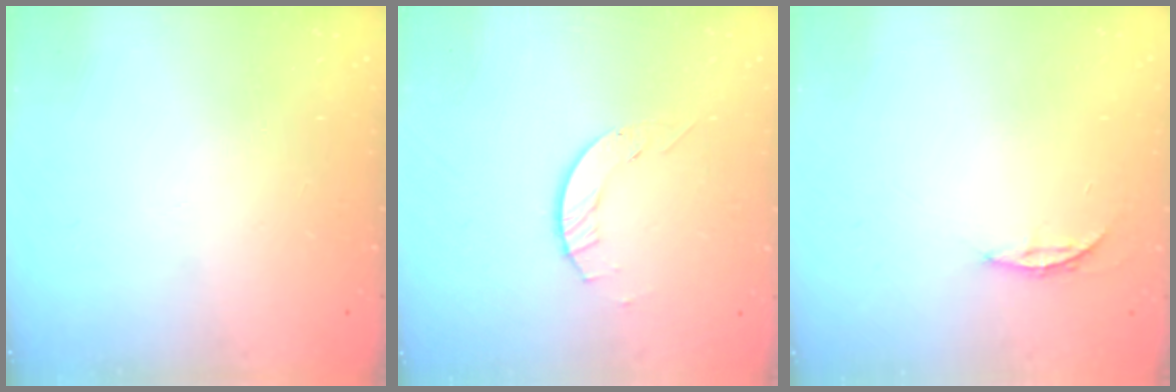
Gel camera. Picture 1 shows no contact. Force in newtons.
{"total": 2.1, "press": 2.1, "slide": 0.3}
{"total": 3.6, "press": 3.6, "slide": 0.3}